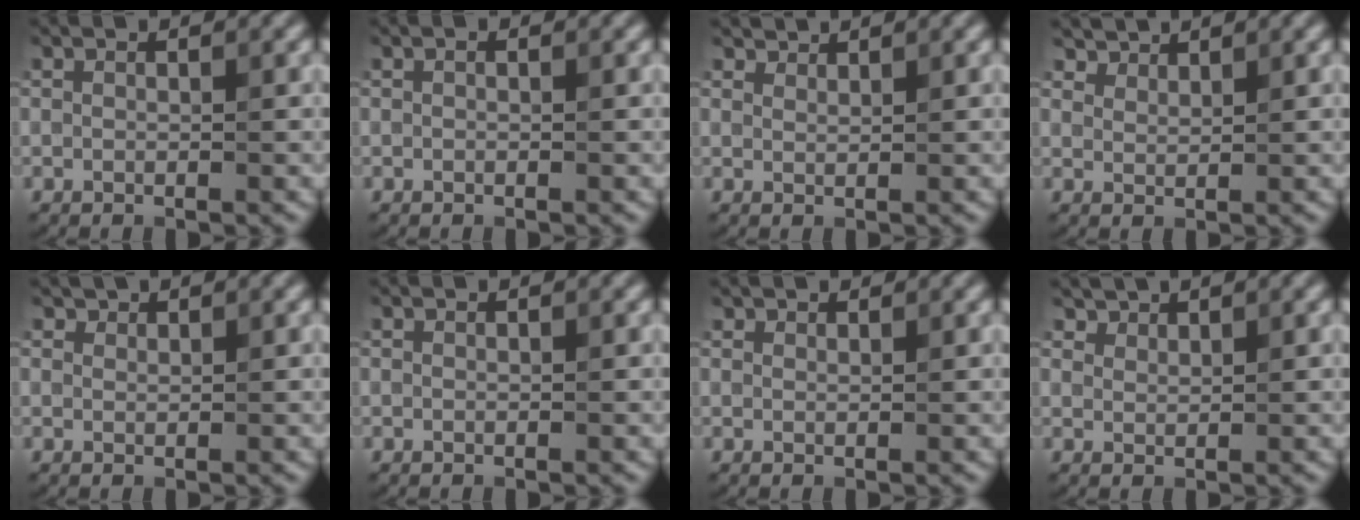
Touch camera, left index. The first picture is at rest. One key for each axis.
{"total": 0.0}
{"total": 1.9, "fx": 1.8, "fy": 0.4, "fz": 0.3, "tx": -0.009, "ty": -0.002, "tz": 0.033}
{"total": 2.6, "fx": 2.5, "fy": 0.8, "fz": 0.4, "tx": -0.015, "ty": -0.011, "tz": 0.057}
{"total": 1.0, "fx": 0.9, "fy": 0.4, "fz": 0.1, "tx": -0.002, "ty": -0.004, "tz": 0.012}
{"total": 0.0}
{"total": 1.2, "fx": 1.1, "fy": 0.3, "fz": 0.1, "tx": -0.005, "ty": -0.001, "tz": 0.016}
{"total": 2.2, "fx": 2.0, "fy": 0.8, "fz": 0.4, "tx": -0.011, "ty": -0.012, "tz": 0.050}